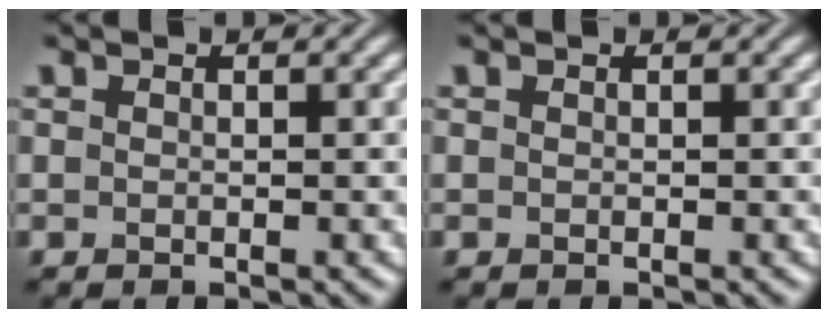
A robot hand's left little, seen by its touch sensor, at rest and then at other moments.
{"total": 0.0}